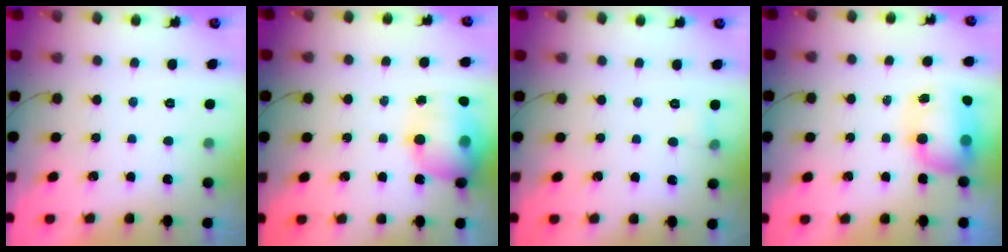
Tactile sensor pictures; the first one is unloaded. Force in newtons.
{"total": 14.5, "press": 14.2, "slide": 3.3}
{"total": 4.4, "press": 3.7, "slide": 2.3}
{"total": 7.9, "press": 7.8, "slide": 1.1}